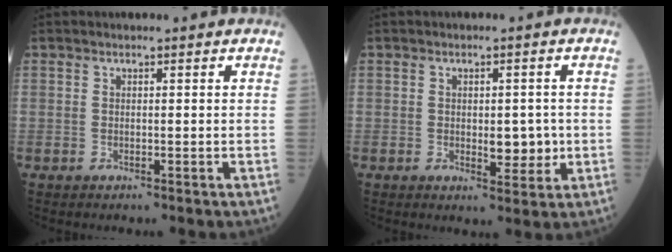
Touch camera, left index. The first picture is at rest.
{"total": 4.0, "force": [-0.4, 1.9, 3.5], "torque": [-0.043, -0.007, -0.002]}